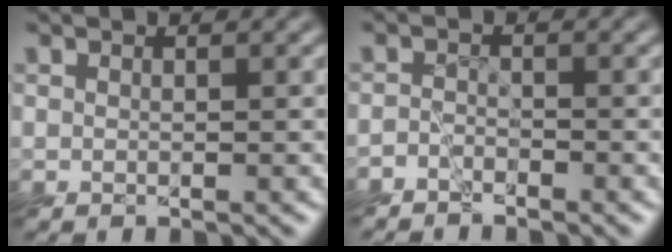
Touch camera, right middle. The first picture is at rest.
{"total": 1.8, "force": [-1.8, 0.5, 0.1], "torque": [0.009, -0.001, -0.041]}